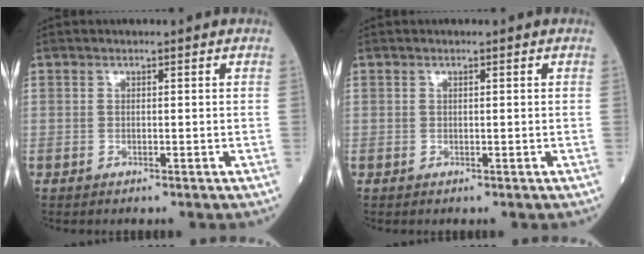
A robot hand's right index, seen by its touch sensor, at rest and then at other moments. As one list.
[{"total": 0.0}]